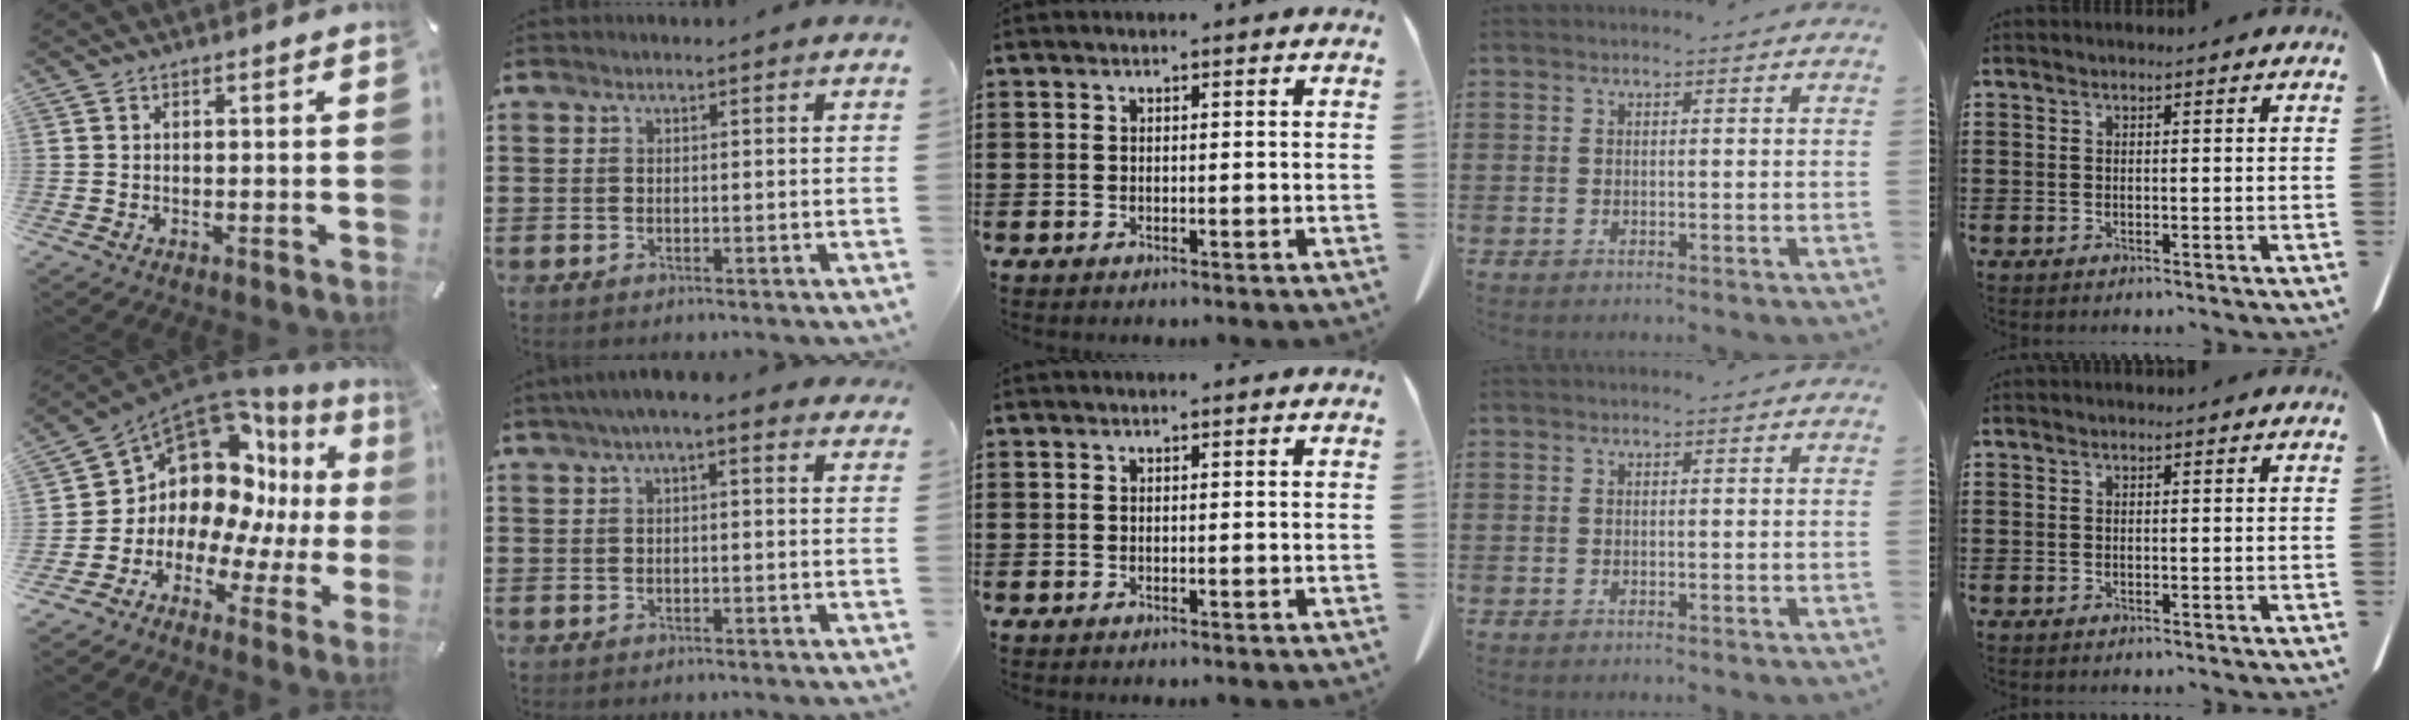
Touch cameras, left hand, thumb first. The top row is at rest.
{"thumb": {"total": 13.1, "force": [5.3, 10.0, 6.5], "torque": [-0.131, -0.083, 0.091]}, "index": {"total": 3.2, "force": [1.8, 0.6, 2.6], "torque": [-0.053, 0.006, 0.031]}}